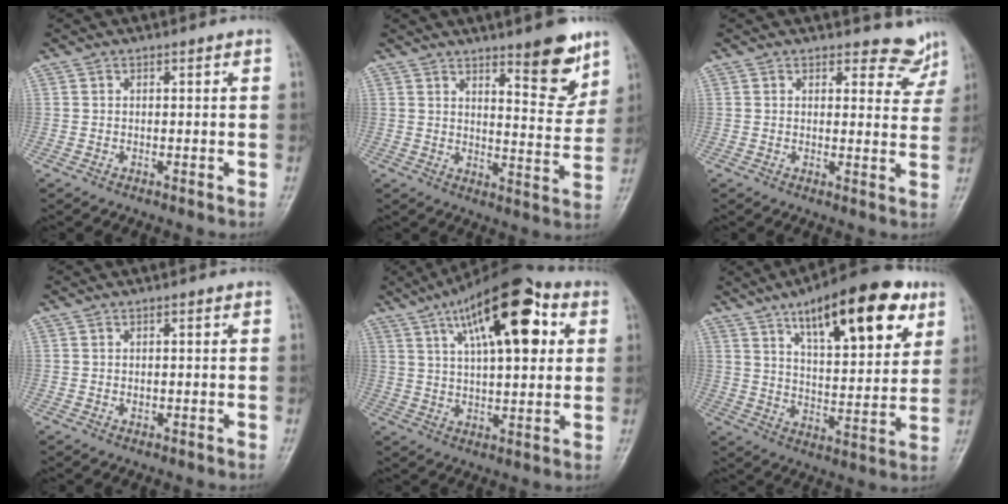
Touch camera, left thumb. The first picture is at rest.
{"total": 10.3, "force": [6.9, 2.7, 7.2], "torque": [-0.073, -0.052, 0.101]}
{"total": 5.4, "force": [4.9, 2.1, -0.1], "torque": [0.031, -0.042, 0.045]}
{"total": 0.7, "force": [-0.1, 0.5, 0.5], "torque": [-0.005, 0.000, 0.001]}
{"total": 19.1, "force": [7.4, 7.5, 15.9], "torque": [-0.227, 0.000, 0.112]}
{"total": 21.6, "force": [11.4, 7.8, 16.6], "torque": [-0.213, -0.036, 0.175]}